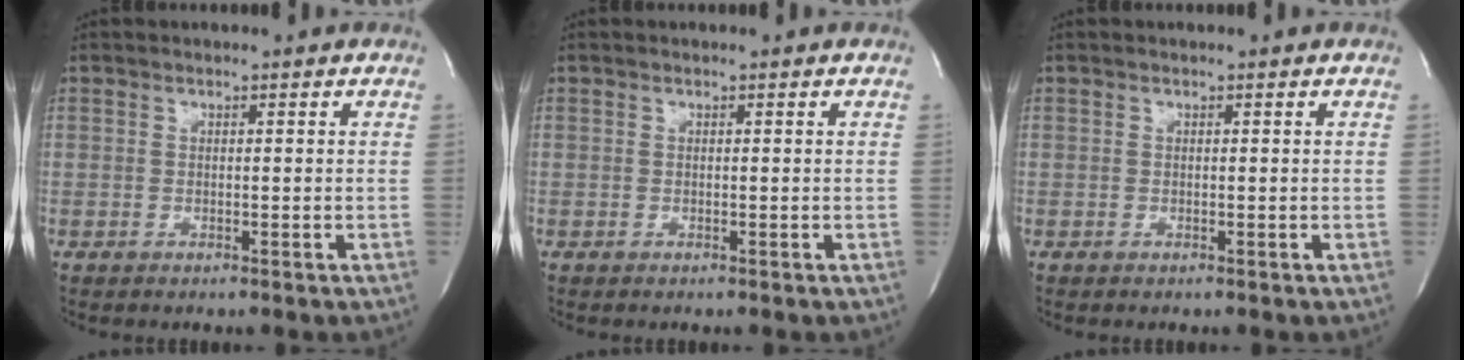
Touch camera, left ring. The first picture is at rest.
{"total": 0.0}
{"total": 0.0}